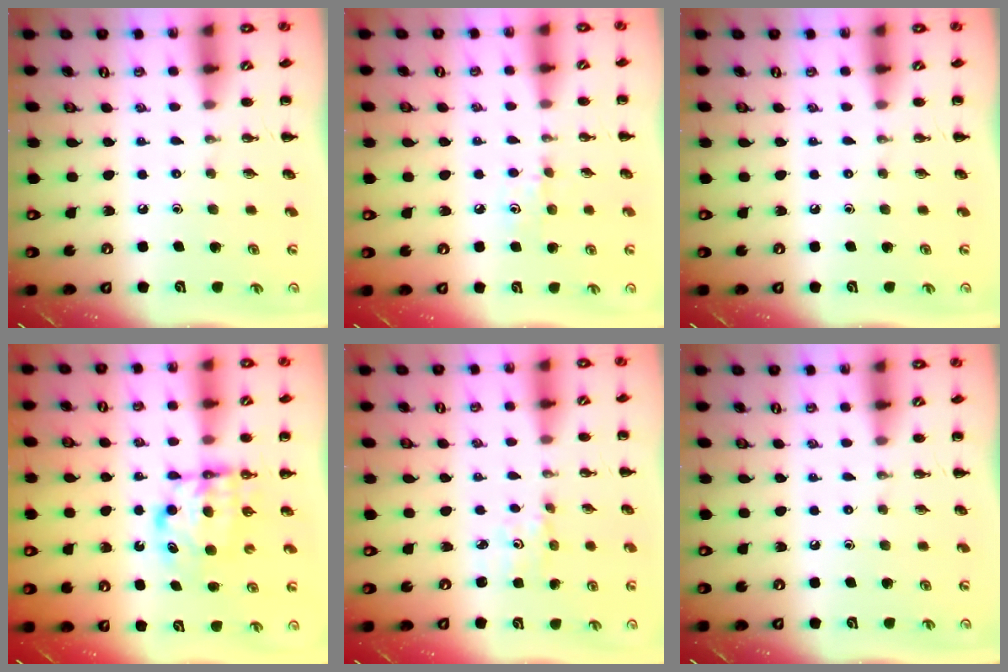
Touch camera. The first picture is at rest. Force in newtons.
{"total": 5.9, "press": 5.7, "slide": 1.6}
{"total": 0.0}
{"total": 6.4, "press": 6.4, "slide": 0.4}
{"total": 1.6, "press": 1.6, "slide": 0.2}
{"total": 0.0}